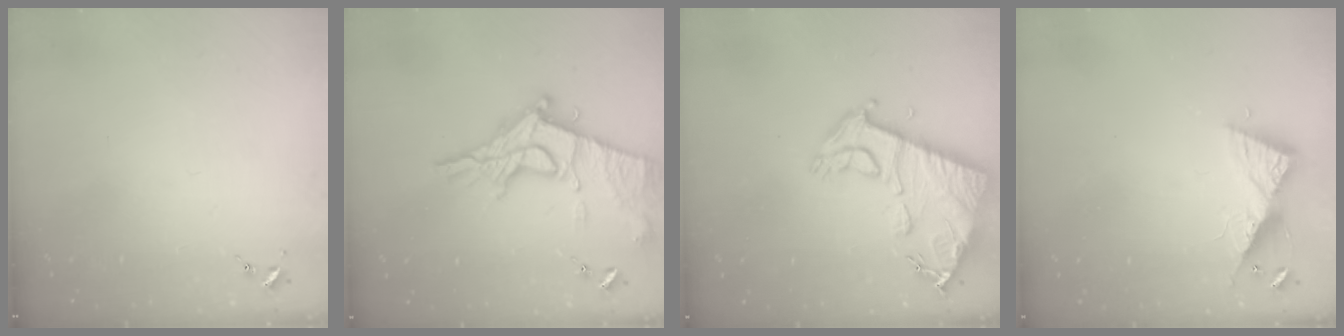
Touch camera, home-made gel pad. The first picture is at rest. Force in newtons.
{"total": 18.5, "press": 18.4, "slide": 1.5}
{"total": 13.1, "press": 13.0, "slide": 1.1}
{"total": 8.7, "press": 8.7, "slide": 0.3}